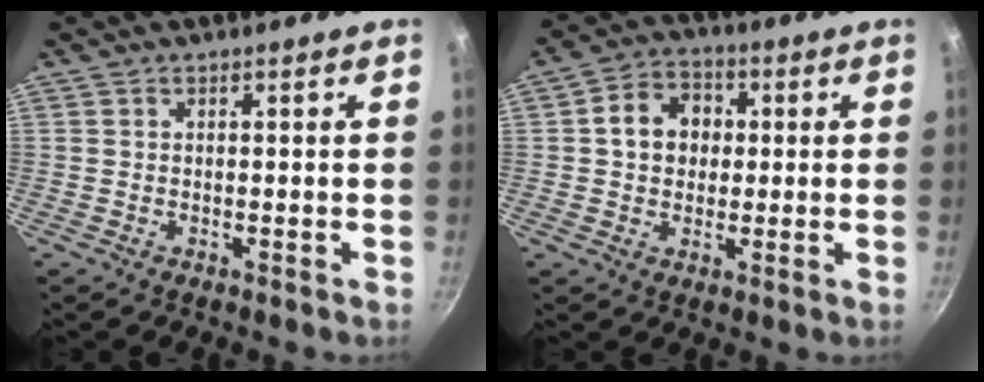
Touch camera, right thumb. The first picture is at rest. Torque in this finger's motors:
{"motor_torque": [-0.63, 0.83, 0.81, 0.07, 0.03]}